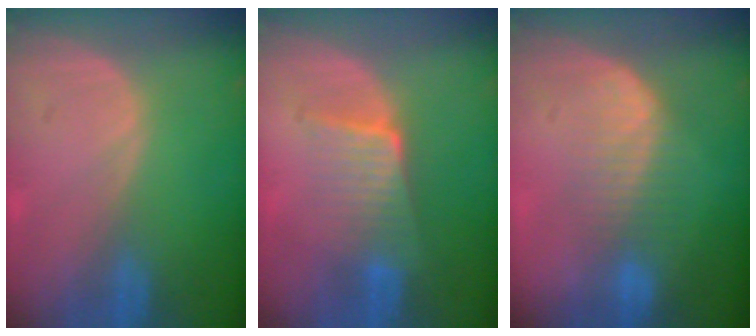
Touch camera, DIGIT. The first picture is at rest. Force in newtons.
{"total": 6.6, "press": 5.8, "slide": 3.3}
{"total": 5.1, "press": 4.8, "slide": 1.4}